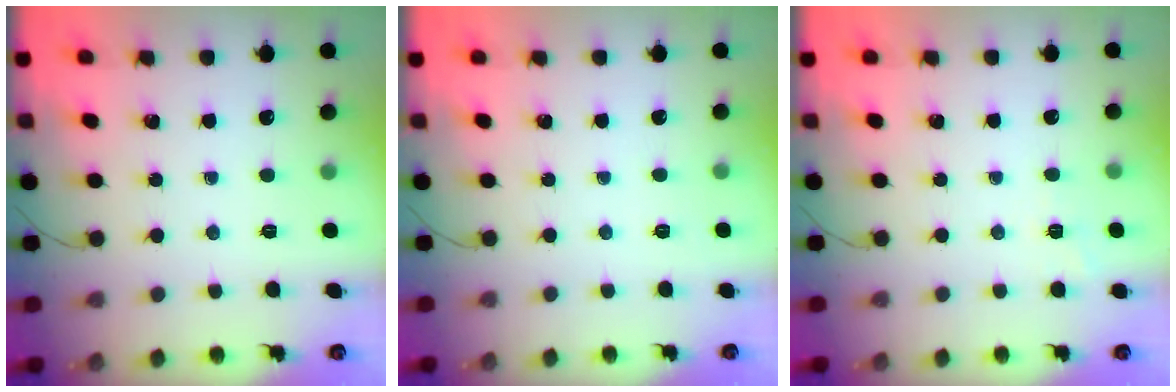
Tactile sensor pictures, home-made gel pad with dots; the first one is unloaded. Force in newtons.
{"total": 4.6, "press": 4.4, "slide": 1.5}
{"total": 1.8, "press": 1.1, "slide": 1.4}